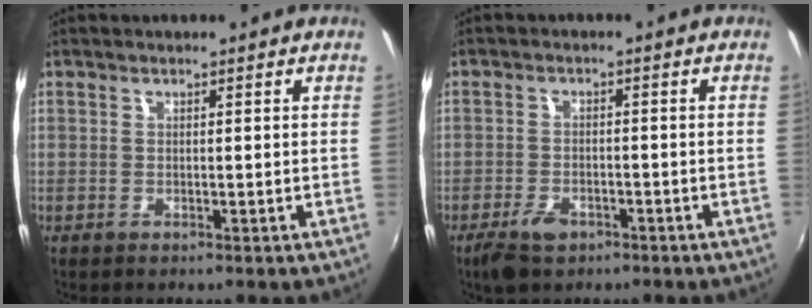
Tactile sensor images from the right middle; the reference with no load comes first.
{"total": 5.5, "force": [-3.7, 2.9, 2.9], "torque": [-0.078, -0.008, -0.063]}